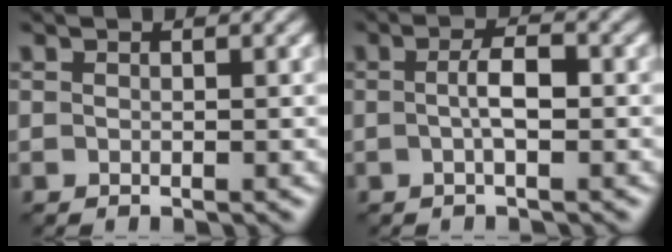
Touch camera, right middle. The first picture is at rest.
{"total": 2.4, "force": [-0.1, 0.4, 2.4], "torque": [-0.044, 0.005, -0.004]}